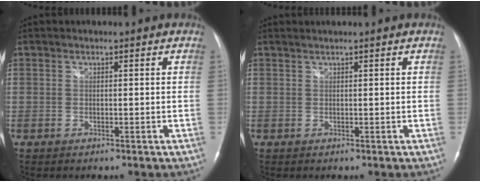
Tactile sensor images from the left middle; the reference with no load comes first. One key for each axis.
{"total": 0.8, "fx": 0.7, "fy": -0.2, "fz": 0.4, "tx": -0.011, "ty": 0.008, "tz": 0.018}